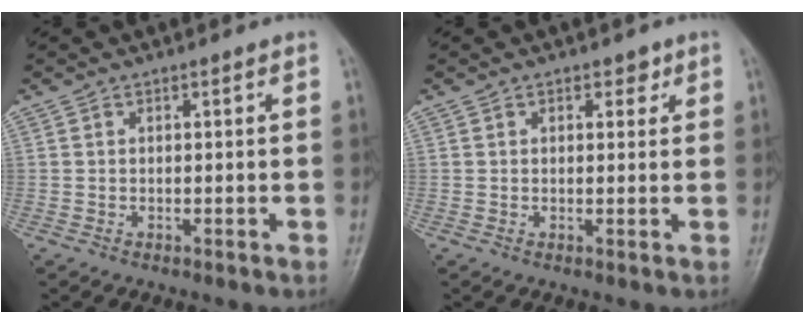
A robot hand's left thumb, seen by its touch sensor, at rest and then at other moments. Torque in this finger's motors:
{"motor_torque": [-0.04, 0.01, 0.01, -0.01, 0.00]}